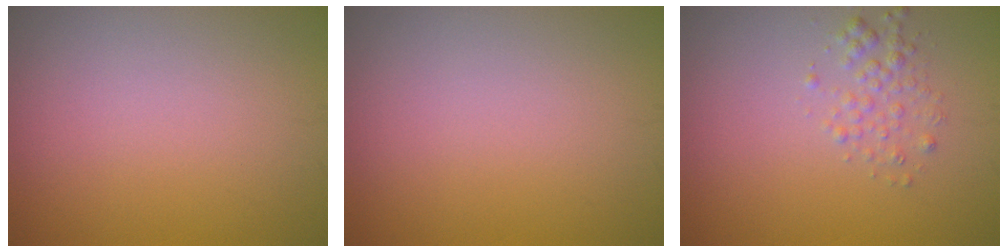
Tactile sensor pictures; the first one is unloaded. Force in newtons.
{"total": 0.0}
{"total": 1.7, "press": 1.7, "slide": 0.1}